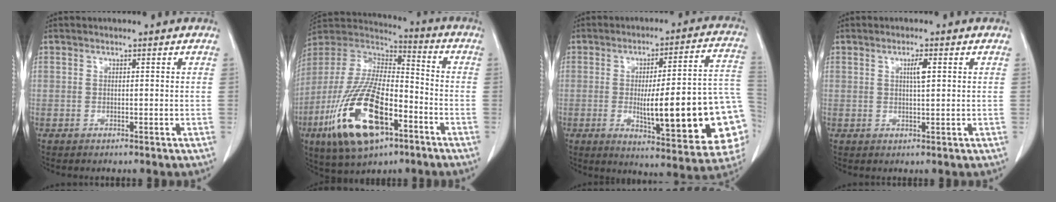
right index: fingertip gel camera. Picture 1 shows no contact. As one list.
[{"total": 21.3, "force": [-9.2, 7.9, 17.5], "torque": [-0.383, -0.023, -0.165]}, {"total": 23.4, "force": [-3.7, 3.6, 22.8], "torque": [-0.230, 0.010, -0.038]}, {"total": 2.2, "force": [0.7, 0.2, 2.1], "torque": [-0.037, 0.000, 0.011]}]